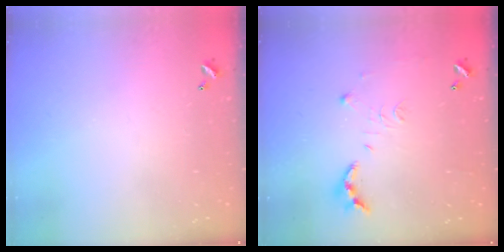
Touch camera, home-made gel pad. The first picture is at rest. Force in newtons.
{"total": 8.7, "press": 8.7, "slide": 0.8}